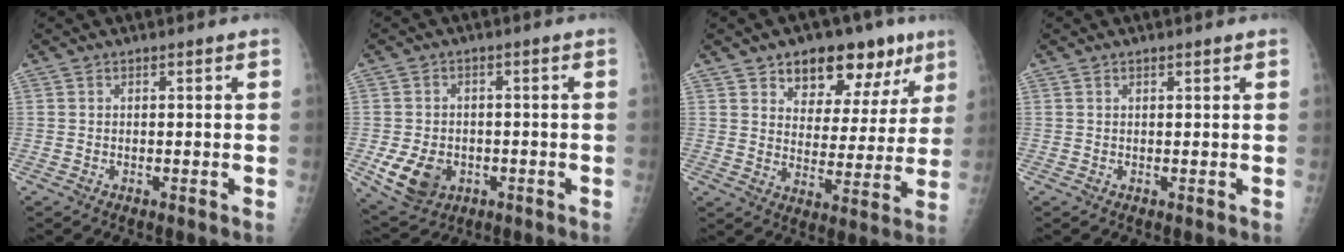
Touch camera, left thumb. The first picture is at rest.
{"total": 8.5, "force": [-2.5, 6.5, 4.9], "torque": [-0.079, 0.005, -0.029]}
{"total": 15.5, "force": [9.3, 9.1, 8.5], "torque": [-0.053, -0.035, 0.133]}
{"total": 0.6, "force": [0.4, 0.1, 0.3], "torque": [-0.006, -0.001, 0.007]}